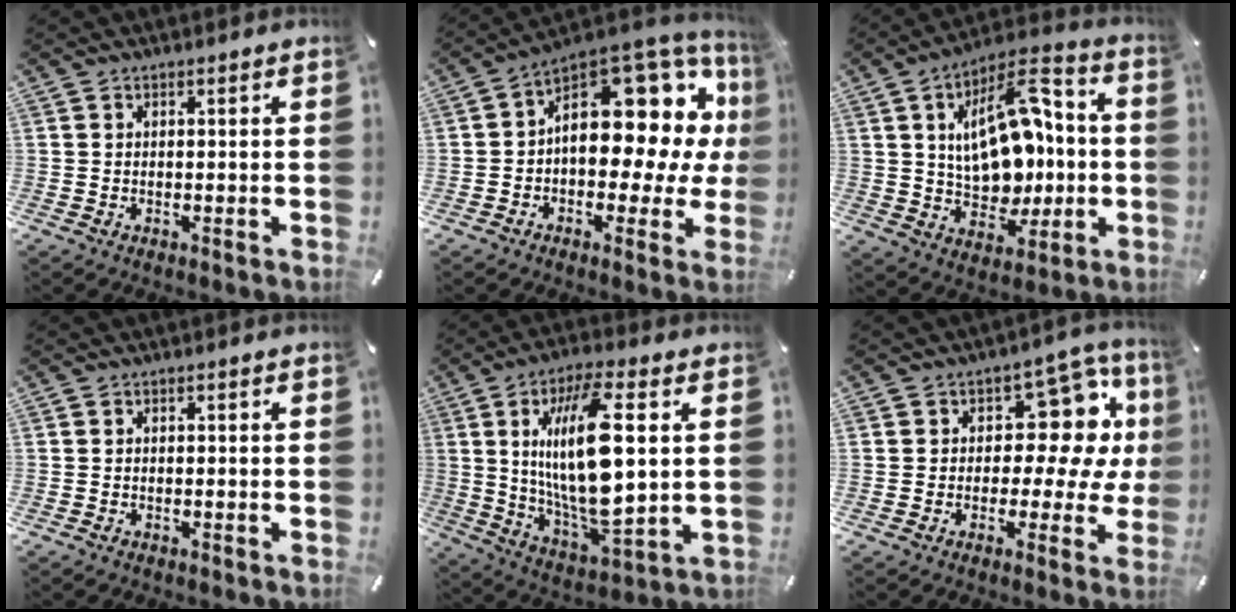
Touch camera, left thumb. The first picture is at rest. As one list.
[{"total": 17.4, "force": [5.6, 10.4, 12.8], "torque": [-0.148, -0.064, 0.093]}, {"total": 20.1, "force": [2.5, 13.4, 14.8], "torque": [-0.229, -0.009, 0.047]}, {"total": 0.5, "force": [-0.4, 0.2, 0.2], "torque": [-0.004, 0.000, -0.009]}, {"total": 20.8, "force": [4.0, 7.3, 19.1], "torque": [-0.390, -0.025, 0.050]}, {"total": 13.7, "force": [3.6, 8.7, 9.9], "torque": [-0.131, -0.028, 0.063]}]